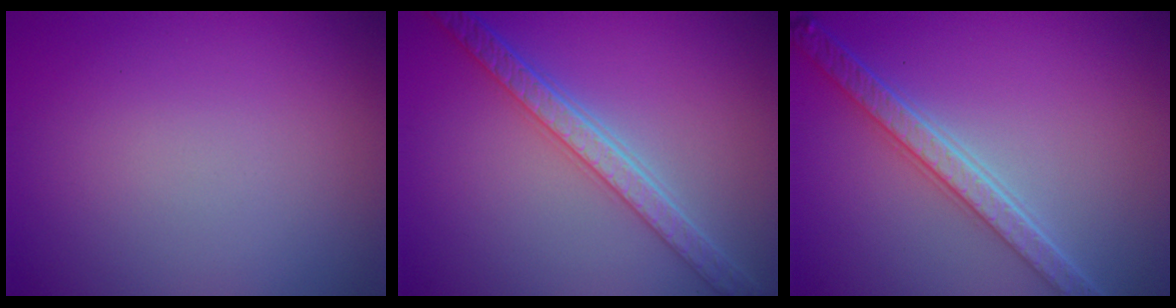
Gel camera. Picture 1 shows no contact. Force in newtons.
{"total": 4.8, "press": 4.1, "slide": 2.4}
{"total": 4.9, "press": 3.9, "slide": 3.0}